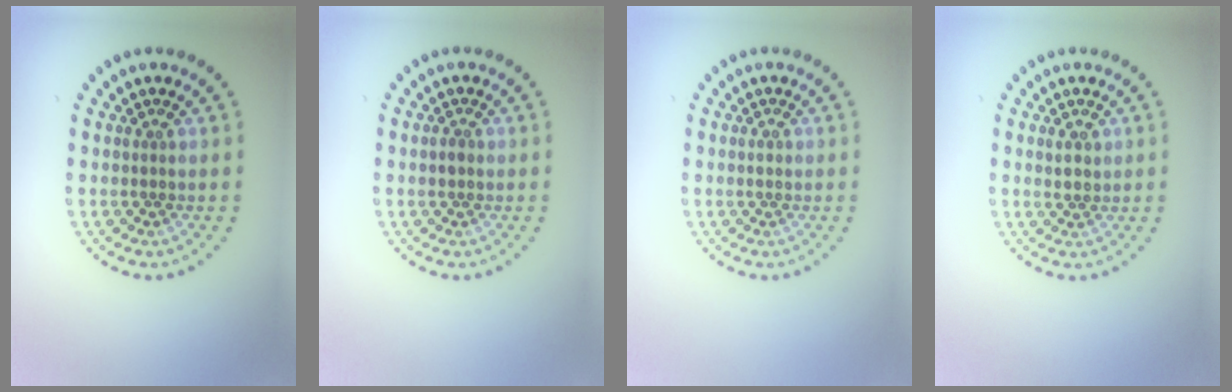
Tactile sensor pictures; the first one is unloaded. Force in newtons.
{"total": 0.9, "press": 0.8, "slide": 0.2}
{"total": 0.8, "press": 0.8, "slide": 0.1}
{"total": 1.5, "press": 1.4, "slide": 0.6}